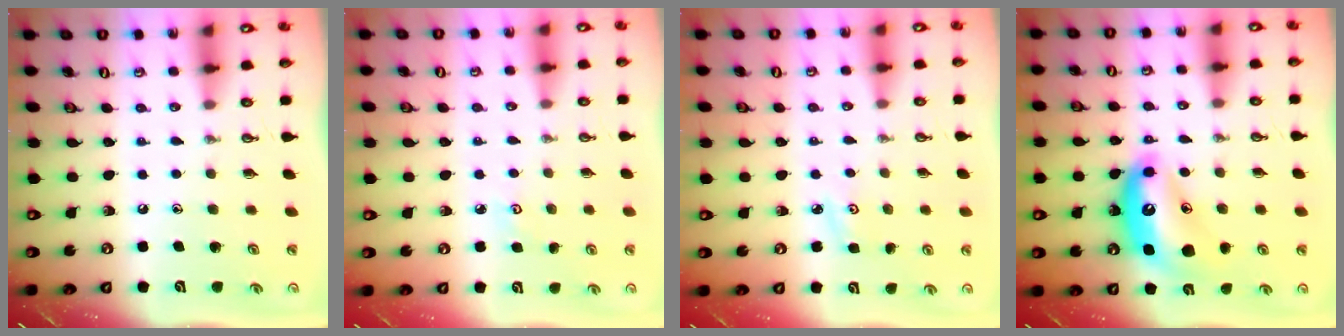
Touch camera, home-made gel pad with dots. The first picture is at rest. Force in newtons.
{"total": 2.8, "press": 2.8, "slide": 0.3}
{"total": 3.0, "press": 2.9, "slide": 0.4}
{"total": 14.6, "press": 14.5, "slide": 0.8}